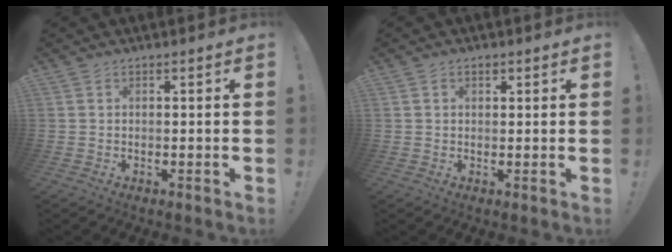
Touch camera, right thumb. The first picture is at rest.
{"total": 1.3, "force": [0.6, 1.0, 0.6], "torque": [-0.009, 0.001, 0.009]}